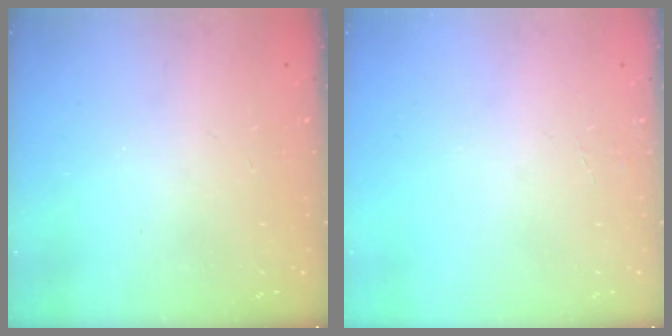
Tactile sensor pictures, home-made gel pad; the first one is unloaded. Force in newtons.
{"total": 3.1, "press": 3.1, "slide": 0.2}